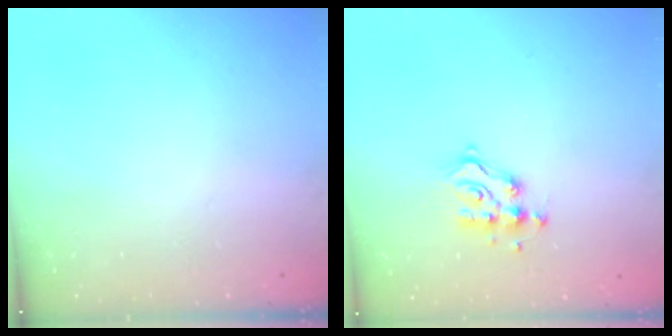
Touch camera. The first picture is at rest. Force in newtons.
{"total": 8.3, "press": 8.3, "slide": 0.5}